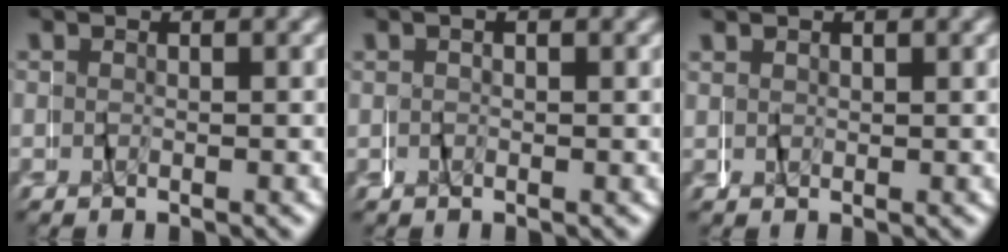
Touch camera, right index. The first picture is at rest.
{"total": 0.0}
{"total": 0.8, "force": [0.7, 0.5, -0.1], "torque": [0.001, -0.002, 0.015]}